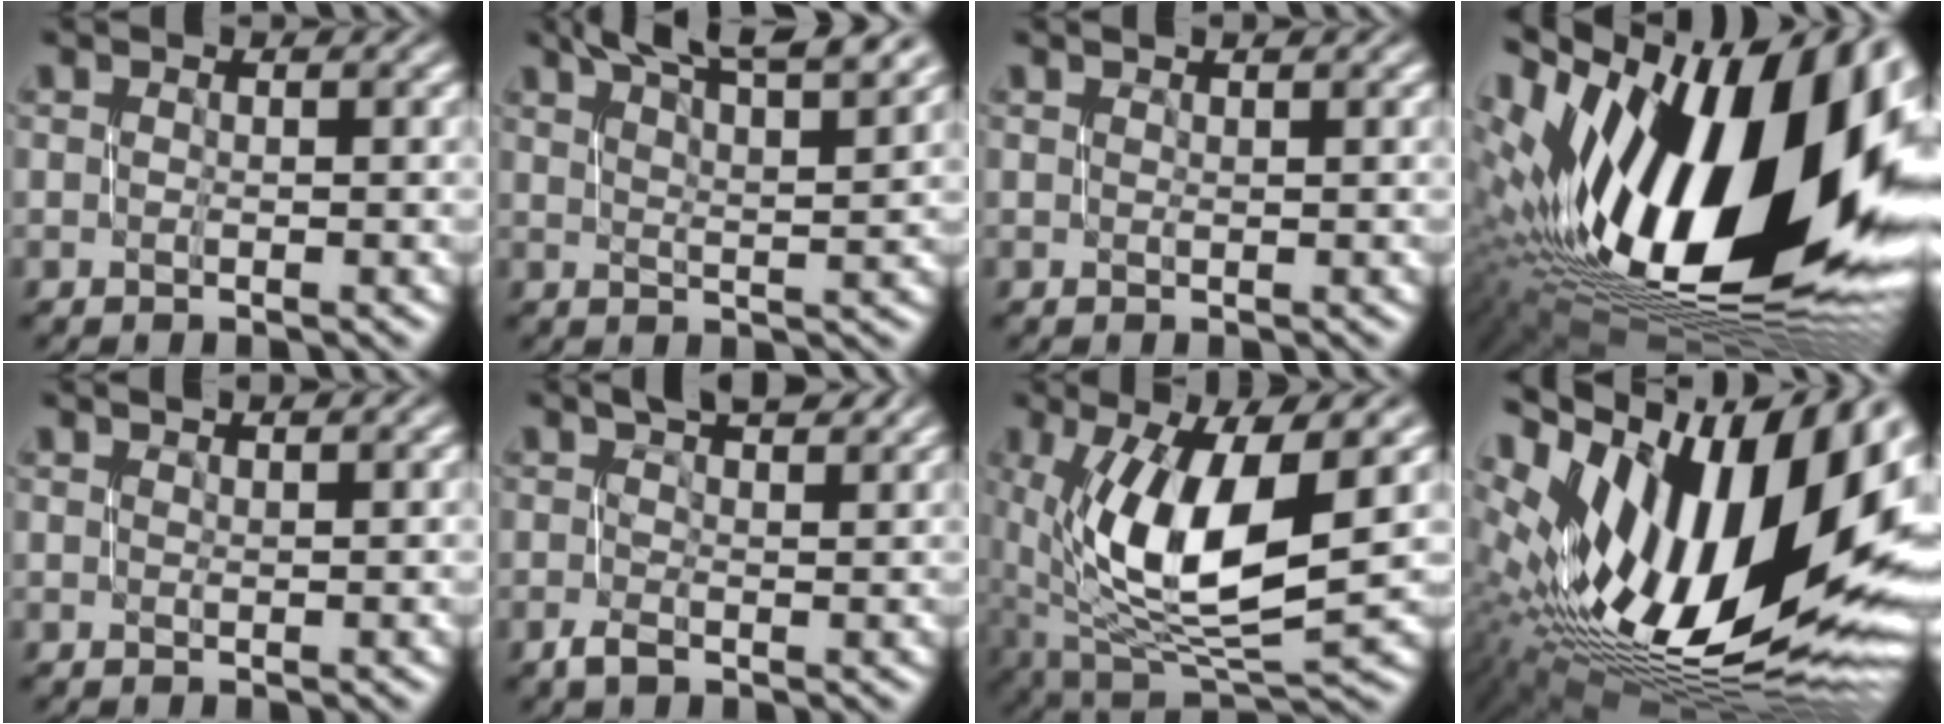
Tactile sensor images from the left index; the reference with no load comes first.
{"total": 10.2, "force": [7.9, 2.1, 6.2], "torque": [-0.070, 0.023, 0.084]}
{"total": 0.0}
{"total": 21.4, "force": [2.4, 11.1, 18.1], "torque": [-0.335, -0.011, 0.035]}
{"total": 0.8, "force": [0.7, 0.1, 0.5], "torque": [-0.004, 0.003, 0.006]}
{"total": 3.6, "force": [1.2, 1.6, 2.9], "torque": [-0.048, 0.010, 0.009]}
{"total": 10.7, "force": [1.4, 4.3, 9.7], "torque": [-0.180, -0.012, 0.032]}
{"total": 19.8, "force": [4.1, 10.3, 16.4], "torque": [-0.290, 0.016, 0.065]}